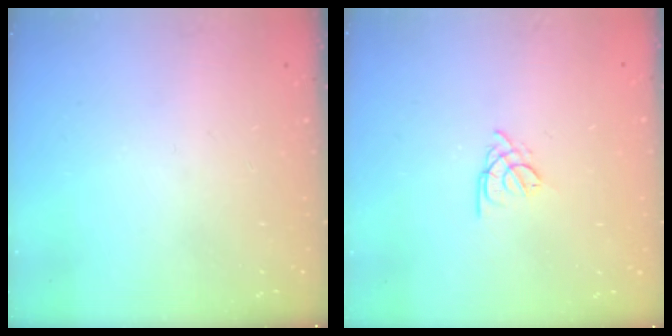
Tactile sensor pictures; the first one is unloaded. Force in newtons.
{"total": 2.7, "press": 2.6, "slide": 0.5}